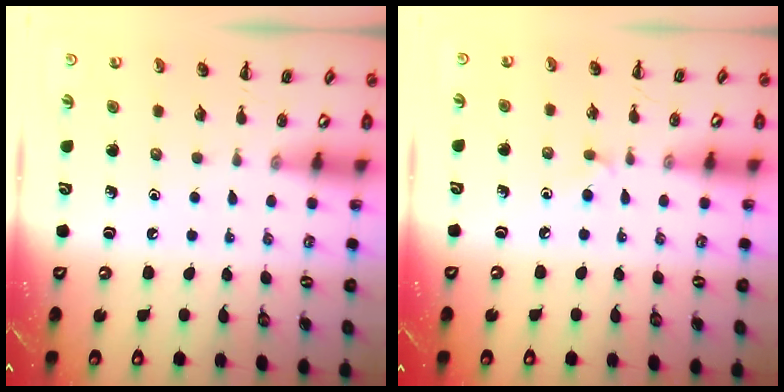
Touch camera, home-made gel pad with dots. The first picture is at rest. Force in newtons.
{"total": 4.2, "press": 4.0, "slide": 1.5}